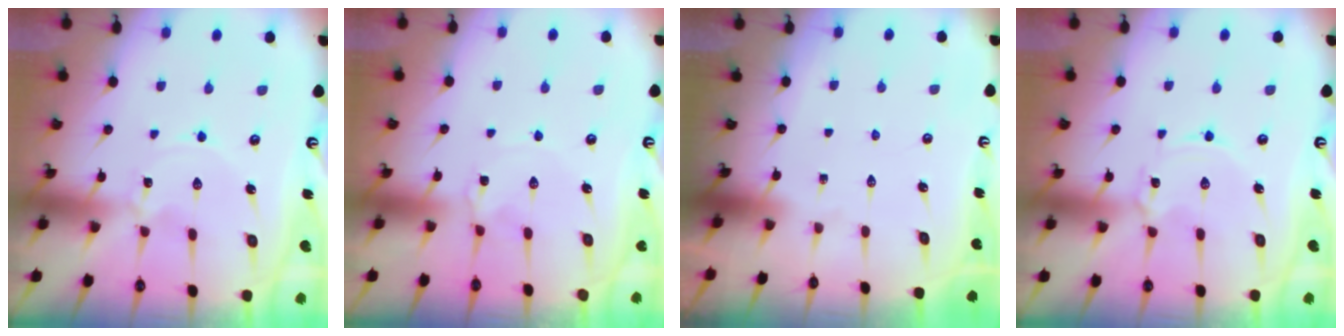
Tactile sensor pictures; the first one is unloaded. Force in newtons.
{"total": 2.7, "press": 2.7, "slide": 0.5}
{"total": 0.0}
{"total": 1.9, "press": 1.9, "slide": 0.2}